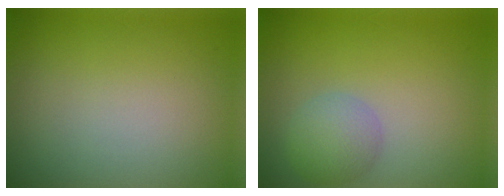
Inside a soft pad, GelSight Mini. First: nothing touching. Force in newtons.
{"total": 2.9, "press": 2.9, "slide": 0.2}